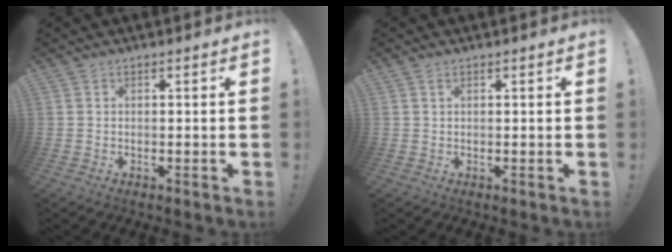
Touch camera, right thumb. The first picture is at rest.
{"total": 0.9, "force": [0.3, 0.1, 0.8], "torque": [-0.023, 0.003, 0.006]}